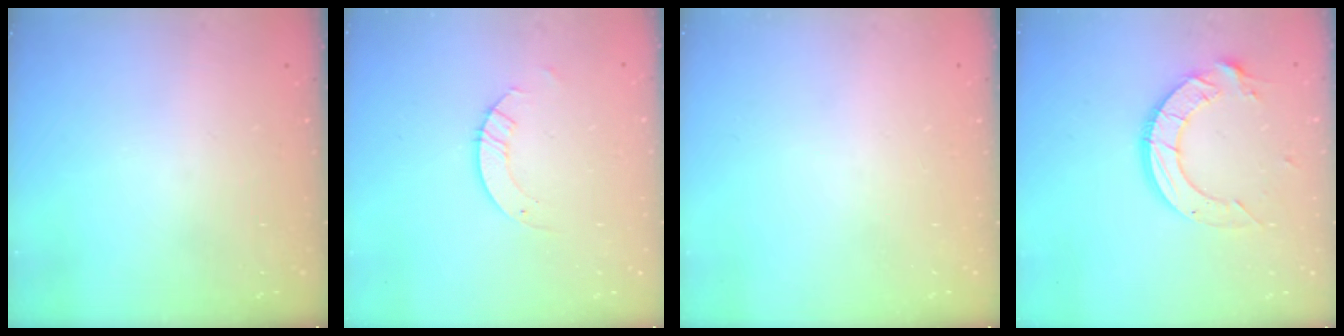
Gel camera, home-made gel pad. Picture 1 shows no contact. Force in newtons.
{"total": 3.2, "press": 3.2, "slide": 0.3}
{"total": 0.0}
{"total": 12.9, "press": 12.8, "slide": 1.4}